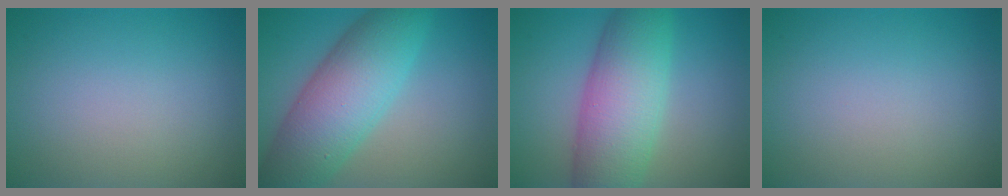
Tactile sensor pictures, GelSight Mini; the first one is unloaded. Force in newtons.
{"total": 9.2, "press": 9.2, "slide": 0.2}
{"total": 8.7, "press": 8.7, "slide": 0.1}
{"total": 0.0}